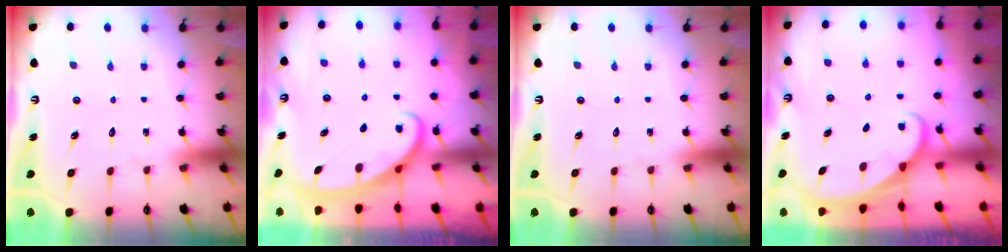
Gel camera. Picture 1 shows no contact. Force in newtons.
{"total": 2.6, "press": 2.6, "slide": 0.4}
{"total": 0.0}
{"total": 1.2, "press": 1.2, "slide": 0.0}